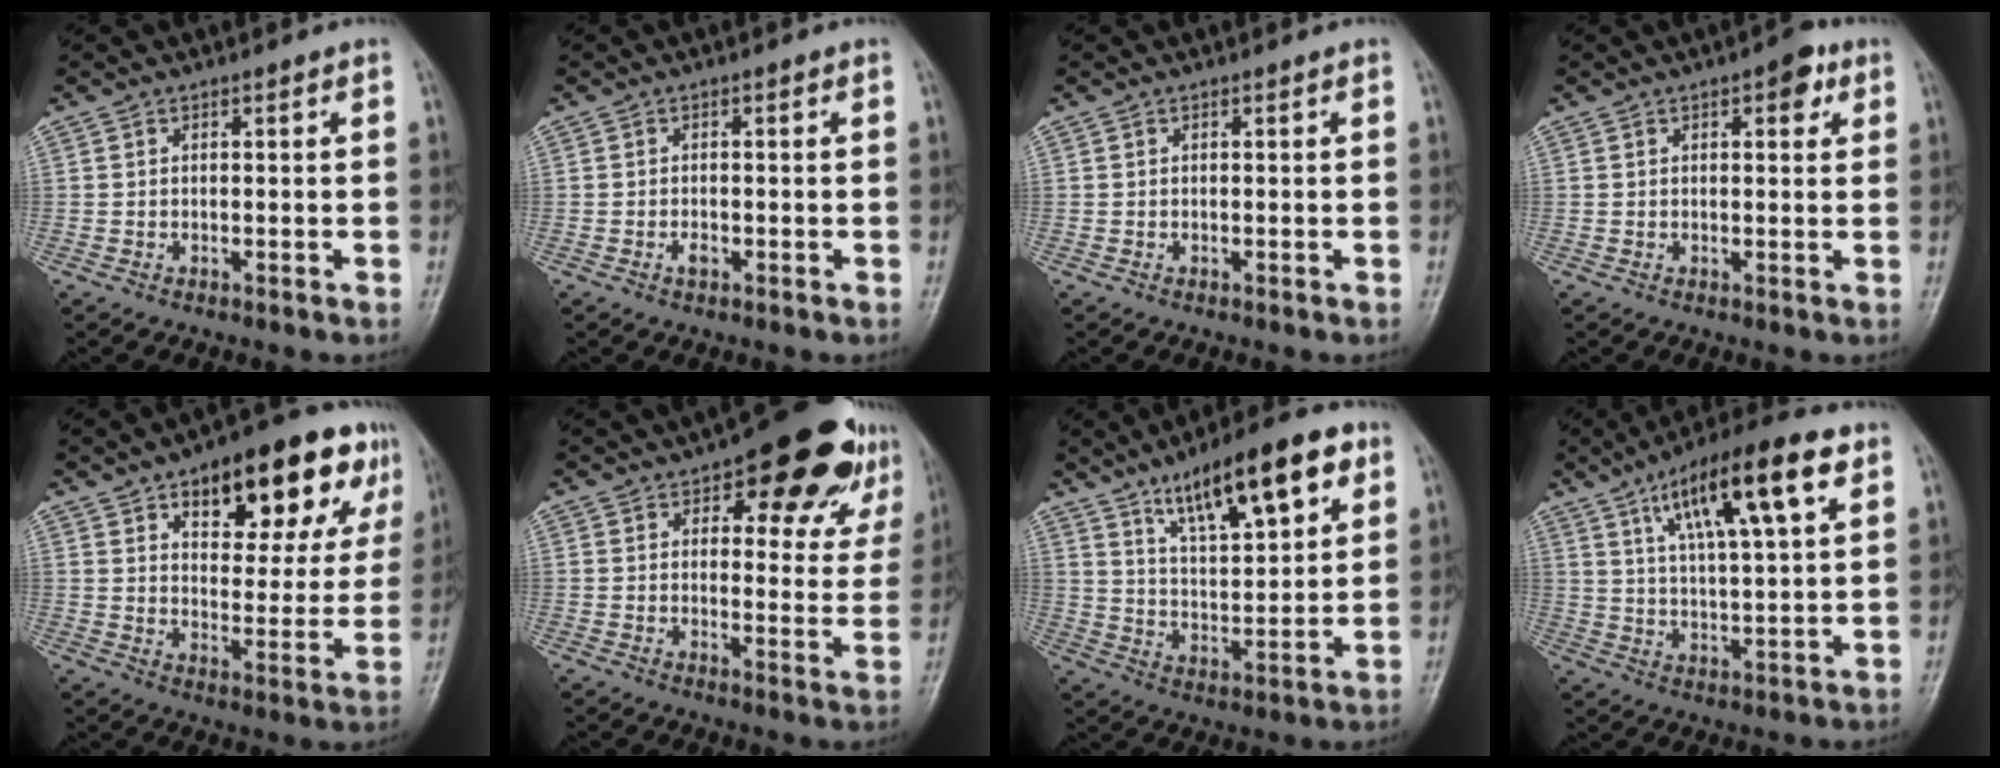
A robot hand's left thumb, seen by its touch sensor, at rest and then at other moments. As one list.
[{"total": 1.4, "force": [-0.6, 0.8, 1.0], "torque": [-0.014, 0.000, -0.012]}, {"total": 0.0}, {"total": 4.3, "force": [2.0, 1.9, 3.2], "torque": [-0.028, -0.001, 0.019]}, {"total": 21.3, "force": [11.4, 9.0, 15.6], "torque": [-0.168, -0.023, 0.163]}, {"total": 17.4, "force": [10.2, 7.4, 12.1], "torque": [-0.104, -0.033, 0.127]}, {"total": 17.6, "force": [9.8, 5.7, 13.4], "torque": [-0.183, -0.034, 0.160]}, {"total": 17.9, "force": [8.6, 4.8, 14.9], "torque": [-0.230, -0.015, 0.144]}]